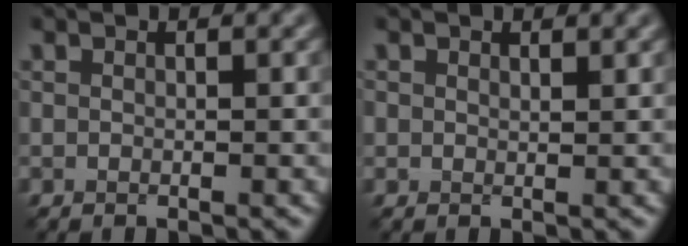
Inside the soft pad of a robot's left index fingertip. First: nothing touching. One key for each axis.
{"total": 0.8, "fx": 0.6, "fy": 0.5, "fz": 0.3, "tx": -0.004, "ty": -0.001, "tz": 0.011}